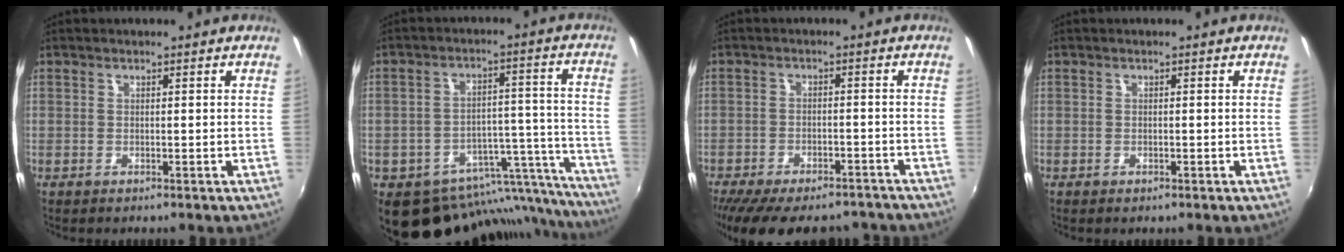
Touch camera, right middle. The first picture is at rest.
{"total": 20.9, "force": [-16.8, 9.6, 7.9], "torque": [-0.110, 0.040, -0.211]}
{"total": 18.3, "force": [-14.9, 6.8, 8.2], "torque": [-0.173, -0.014, -0.201]}
{"total": 0.7, "force": [-0.5, 0.4, 0.3], "torque": [-0.004, -0.002, -0.008]}